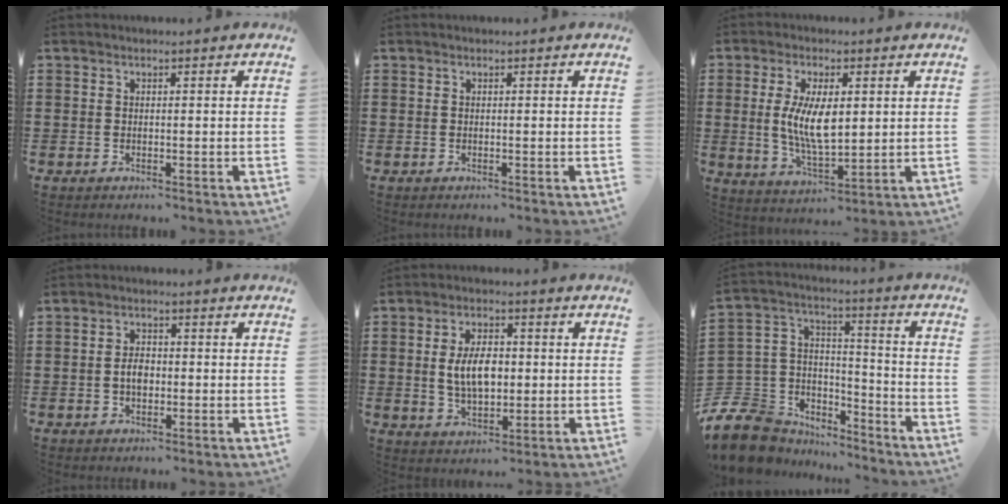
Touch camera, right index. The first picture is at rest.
{"total": 0.0}
{"total": 8.5, "force": [0.8, 3.6, 7.7], "torque": [-0.160, 0.003, 0.012]}
{"total": 3.0, "force": [-0.4, 1.8, 2.3], "torque": [-0.045, 0.005, -0.008]}
{"total": 6.7, "force": [0.3, 3.6, 5.7], "torque": [-0.103, 0.002, -0.002]}
{"total": 9.5, "force": [-6.9, 6.3, 1.8], "torque": [-0.087, 0.004, -0.137]}